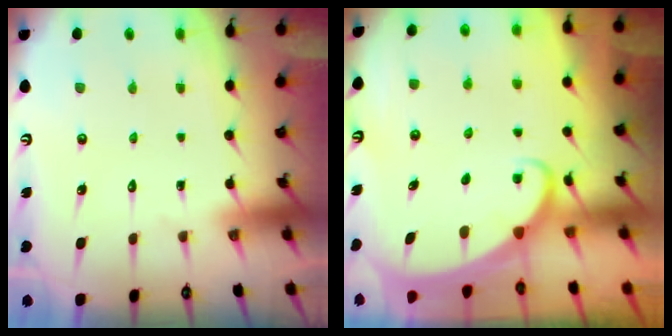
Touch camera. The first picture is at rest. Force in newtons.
{"total": 1.9, "press": 1.9, "slide": 0.2}